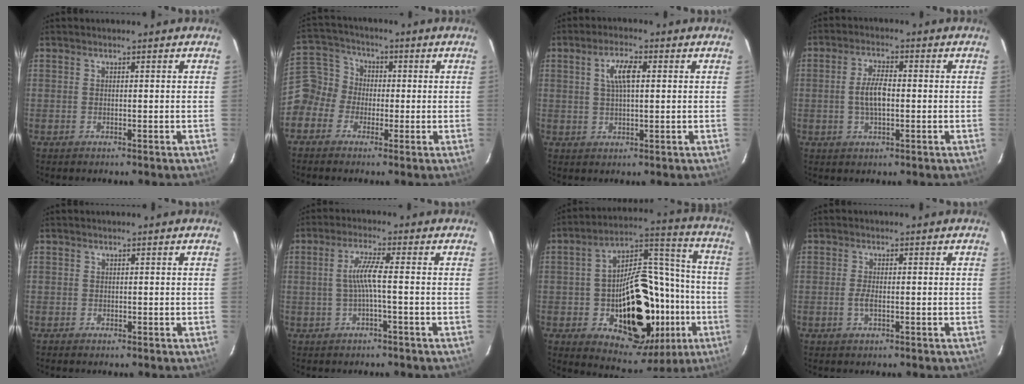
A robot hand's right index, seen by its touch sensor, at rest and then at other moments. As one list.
[{"total": 8.1, "force": [-3.1, 7.4, 1.5], "torque": [-0.039, 0.037, -0.077]}, {"total": 5.0, "force": [1.3, 1.8, 4.5], "torque": [-0.086, 0.010, 0.026]}, {"total": 5.4, "force": [-0.5, 2.1, 4.9], "torque": [-0.097, 0.004, -0.008]}, {"total": 0.7, "force": [-0.3, 0.6, -0.1], "torque": [-0.001, 0.004, -0.005]}, {"total": 4.2, "force": [-0.8, -0.5, 4.1], "torque": [-0.086, 0.002, -0.012]}, {"total": 26.4, "force": [-7.1, 16.3, 19.6], "torque": [-0.315, 0.042, -0.078]}, {"total": 2.0, "force": [-0.6, 0.5, 1.8], "torque": [-0.039, -0.002, -0.012]}]